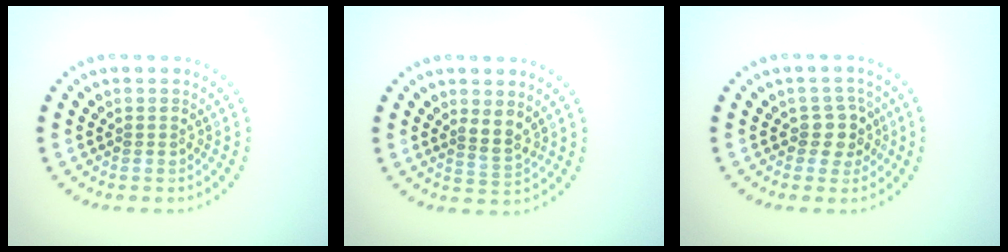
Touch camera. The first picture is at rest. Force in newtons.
{"total": 1.9, "press": 1.6, "slide": 1.1}
{"total": 2.3, "press": 2.0, "slide": 1.1}